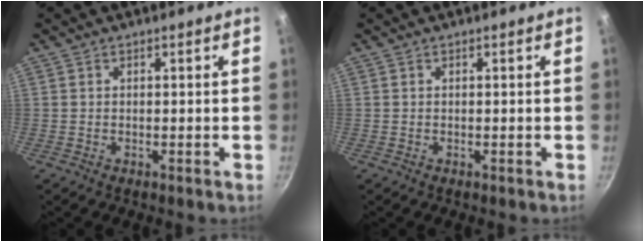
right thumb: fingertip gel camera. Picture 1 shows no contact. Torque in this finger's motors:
{"motor_torque": [-0.02, -0.01, -0.13, 0.17, 0.00]}